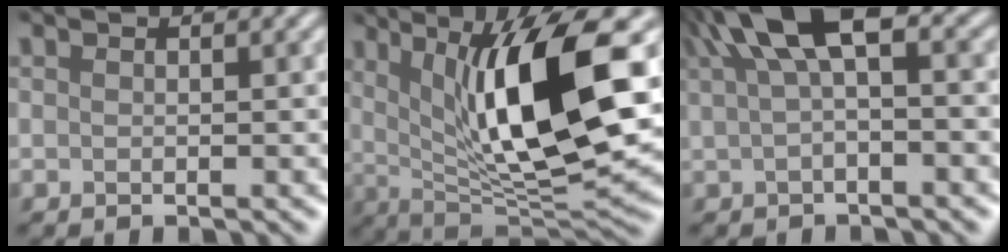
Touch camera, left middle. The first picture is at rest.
{"total": 12.9, "force": [2.8, 3.6, 12.0], "torque": [-0.187, -0.007, 0.052]}
{"total": 6.3, "force": [2.4, 2.2, 5.4], "torque": [-0.095, 0.020, 0.038]}